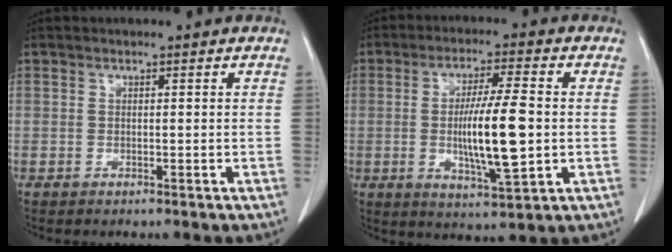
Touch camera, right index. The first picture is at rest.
{"total": 11.2, "force": [-0.8, 1.1, 11.1], "torque": [-0.197, -0.012, -0.014]}